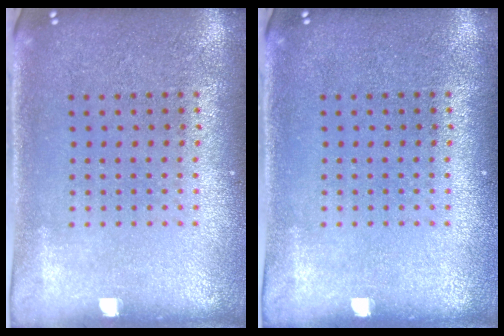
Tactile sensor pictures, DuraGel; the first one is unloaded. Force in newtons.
{"total": 0.0}